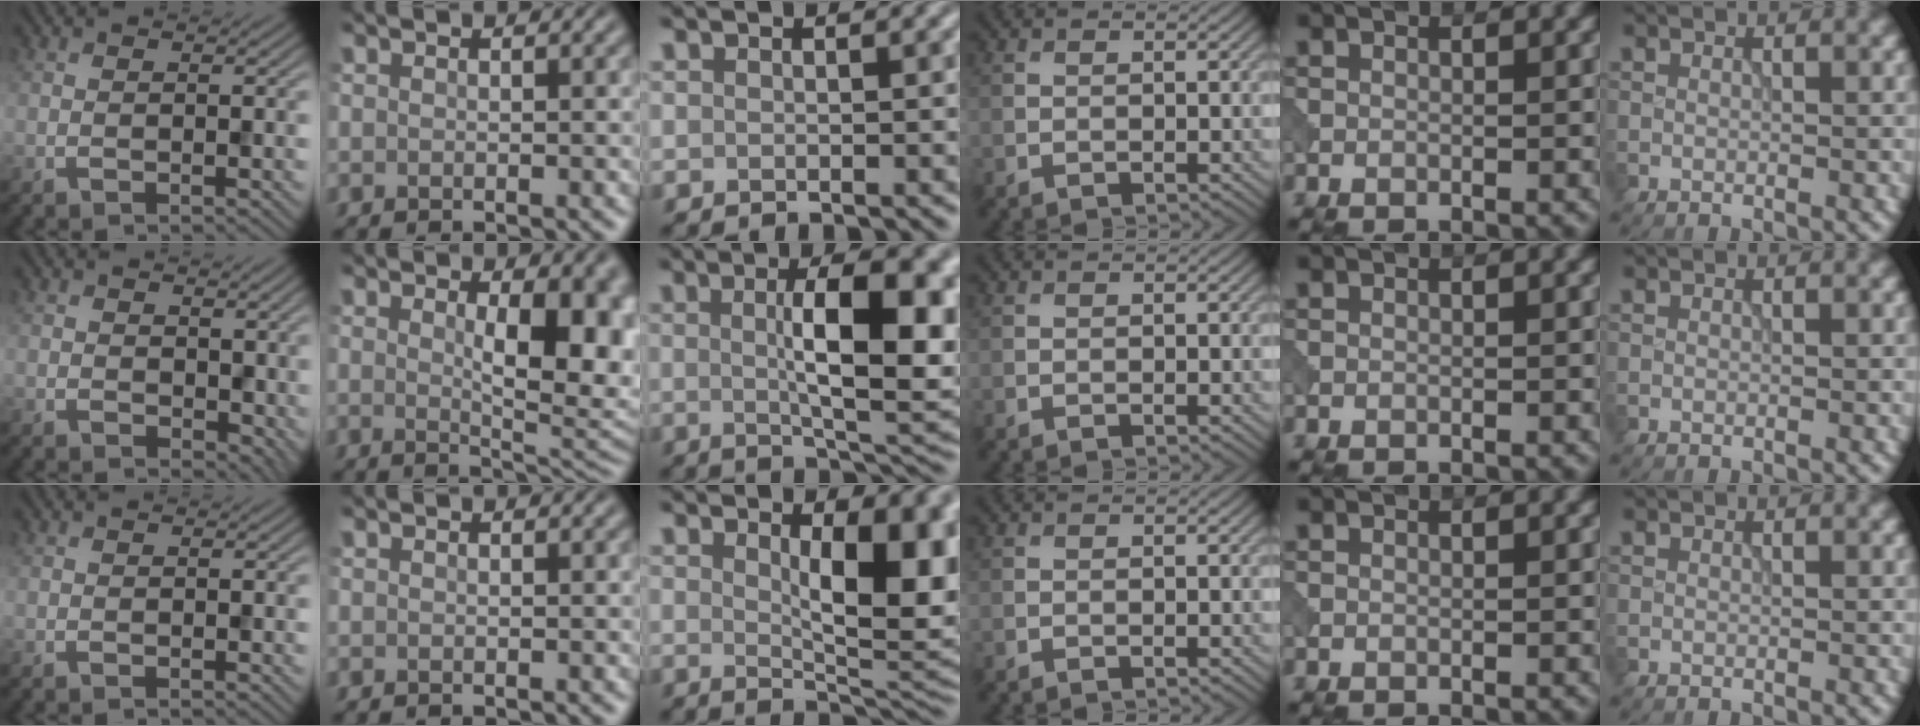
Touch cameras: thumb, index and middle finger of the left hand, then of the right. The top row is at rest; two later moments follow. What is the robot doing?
{"motion": "pour", "object": "beaker"}